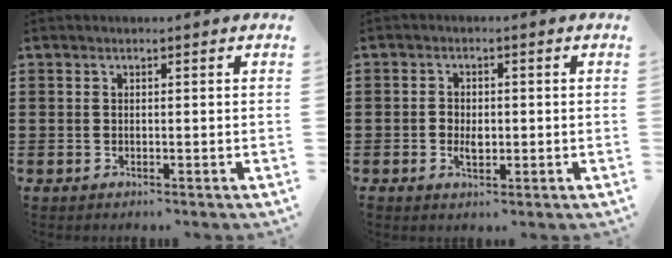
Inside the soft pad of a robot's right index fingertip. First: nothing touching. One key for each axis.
{"total": 2.3, "fx": -0.4, "fy": 1.4, "fz": 1.8, "tx": -0.036, "ty": 0.002, "tz": -0.006}